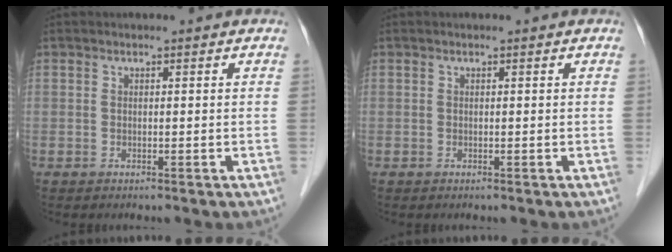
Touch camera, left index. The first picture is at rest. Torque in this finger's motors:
{"motor_torque": [0.00, 0.01, 0.00, 0.00]}